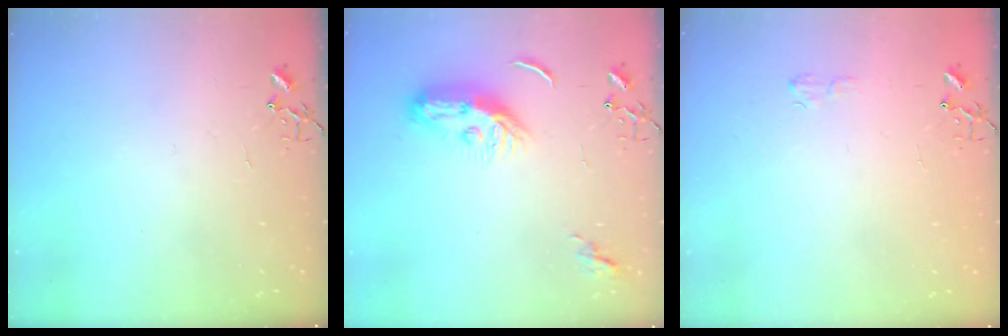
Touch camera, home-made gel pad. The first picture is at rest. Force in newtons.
{"total": 9.3, "press": 9.2, "slide": 1.2}
{"total": 5.4, "press": 5.4, "slide": 0.6}